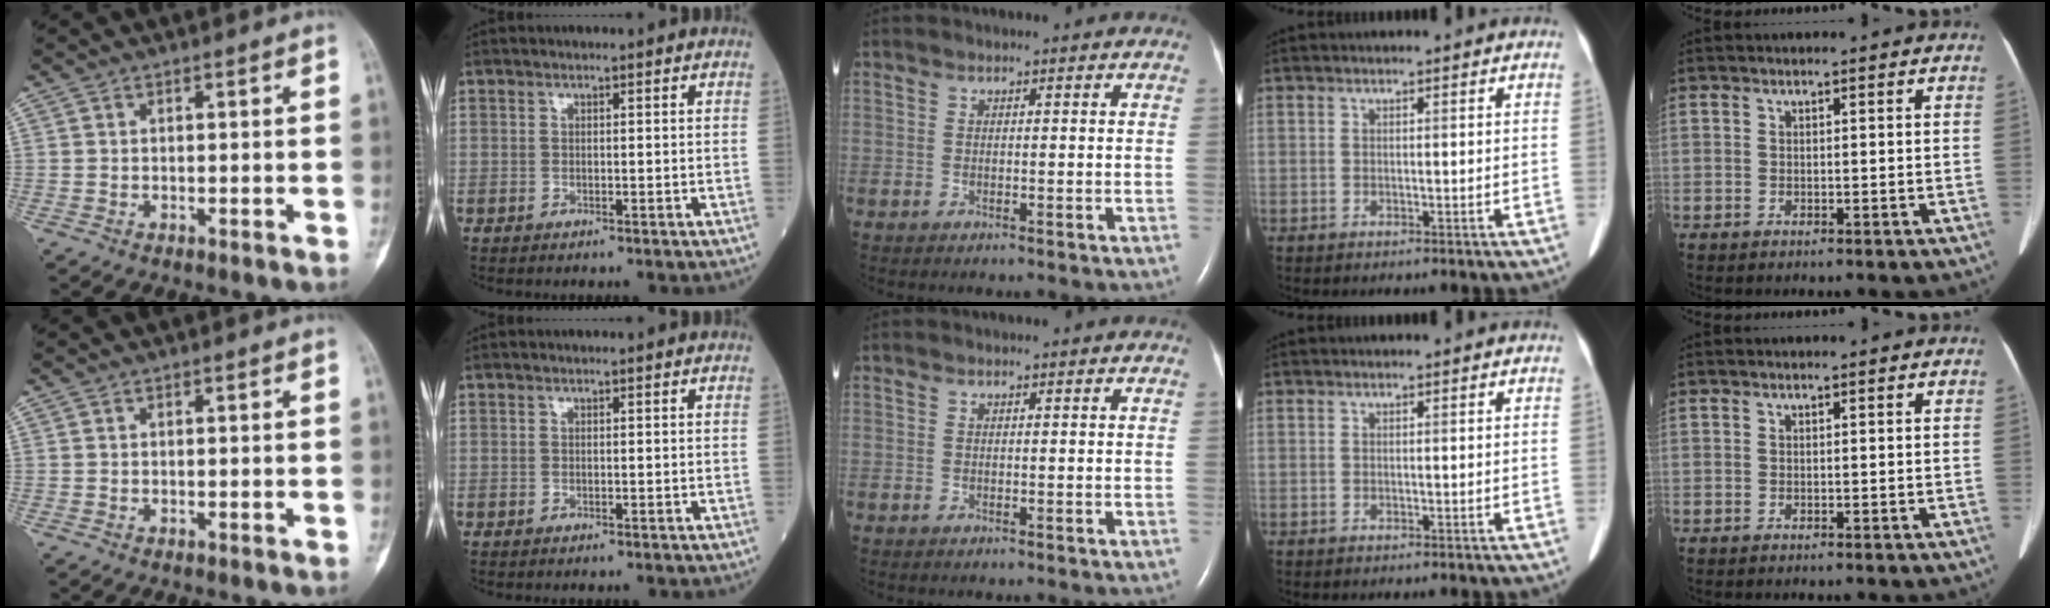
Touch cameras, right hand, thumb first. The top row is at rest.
{}